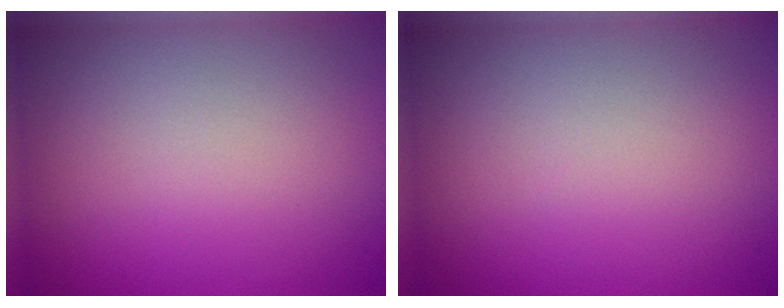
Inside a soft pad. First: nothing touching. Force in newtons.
{"total": 0.0}